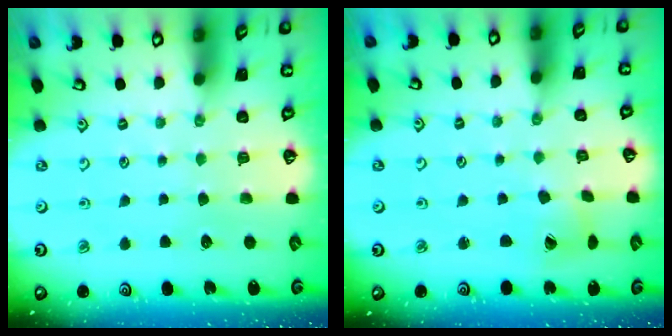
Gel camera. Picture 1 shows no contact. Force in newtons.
{"total": 5.9, "press": 5.9, "slide": 0.3}